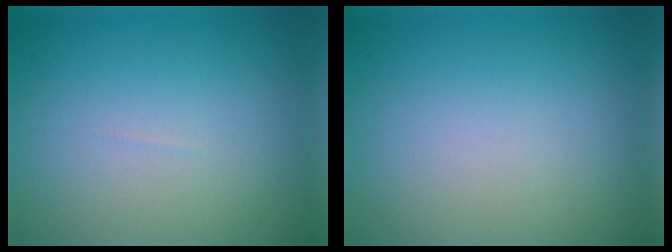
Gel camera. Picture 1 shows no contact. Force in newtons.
{"total": 0.0}